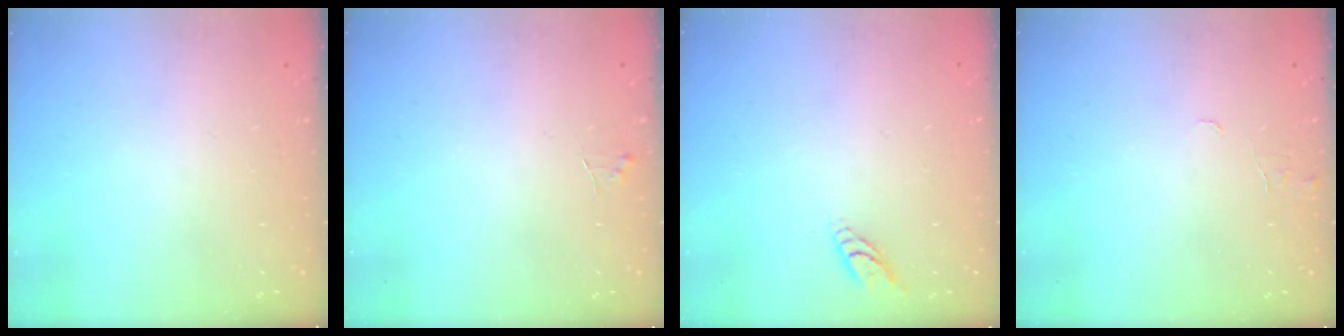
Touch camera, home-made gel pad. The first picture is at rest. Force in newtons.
{"total": 3.7, "press": 3.7, "slide": 0.4}
{"total": 4.9, "press": 4.8, "slide": 0.6}
{"total": 4.2, "press": 4.2, "slide": 0.3}